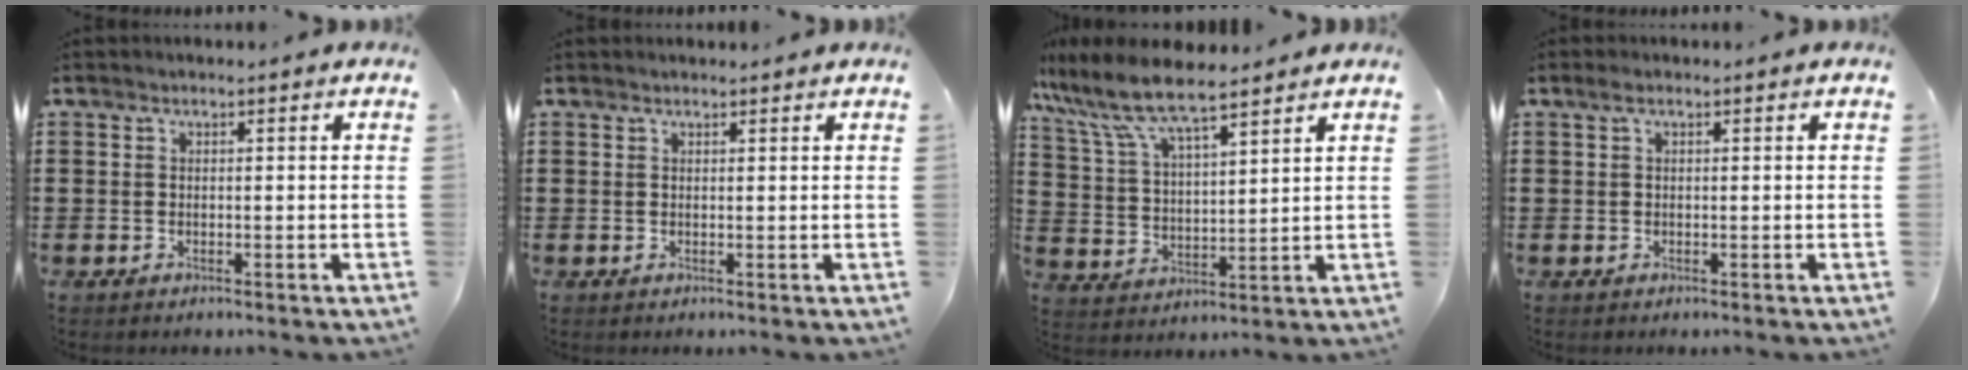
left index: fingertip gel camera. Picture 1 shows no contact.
{"total": 0.6, "force": [0.6, 0.1, 0.0], "torque": [-0.003, 0.000, 0.013]}
{"total": 8.7, "force": [7.1, 1.8, 4.6], "torque": [-0.117, -0.030, 0.124]}
{"total": 0.8, "force": [0.1, 0.3, 0.7], "torque": [-0.014, 0.004, 0.001]}